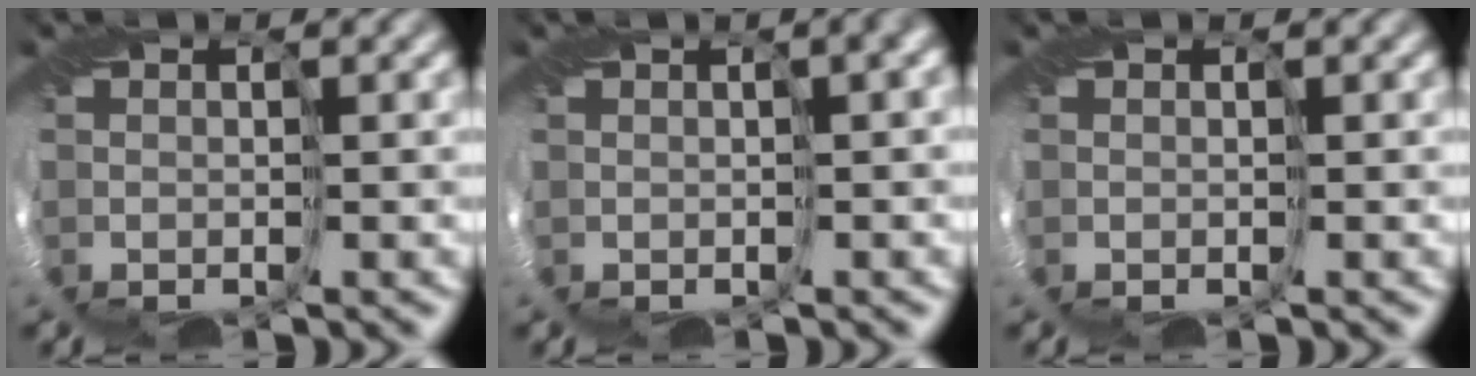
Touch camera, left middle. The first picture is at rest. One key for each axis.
{"total": 3.8, "fx": 1.2, "fy": 1.6, "fz": 3.2, "tx": -0.022, "ty": 0.027, "tz": 0.007}
{"total": 0.0}